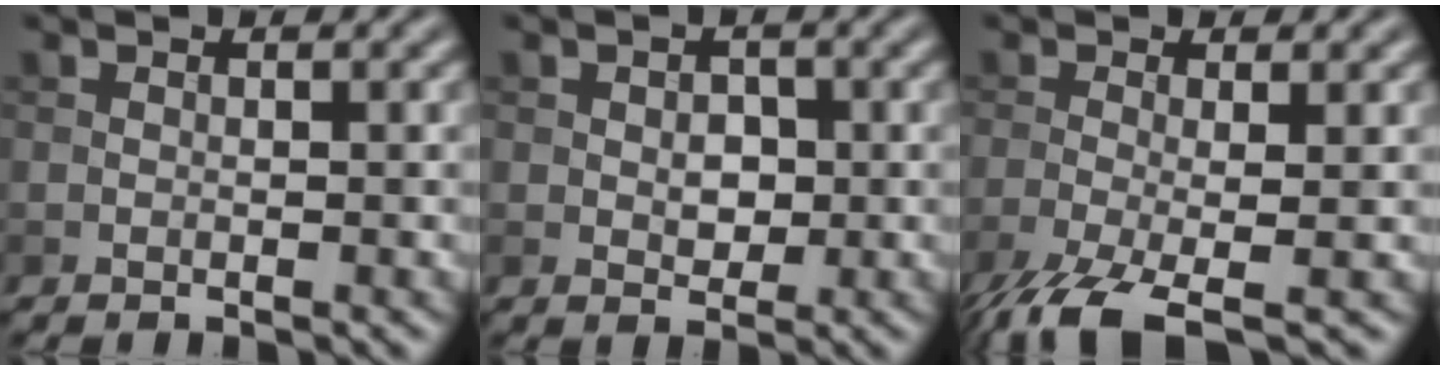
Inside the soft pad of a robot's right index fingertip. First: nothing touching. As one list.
[{"total": 2.2, "force": [0.0, 1.6, 1.5], "torque": [-0.023, -0.002, 0.002]}, {"total": 7.2, "force": [-3.9, 2.2, 5.6], "torque": [-0.120, -0.024, -0.074]}]